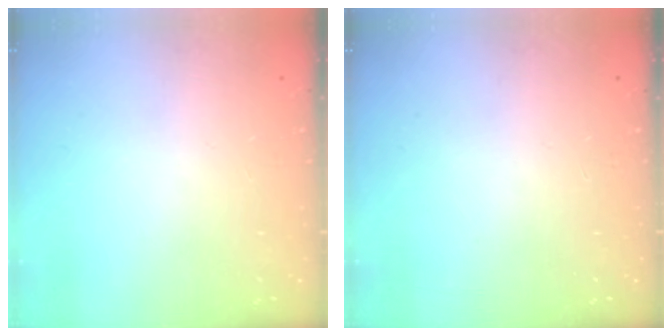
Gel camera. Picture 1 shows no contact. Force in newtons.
{"total": 0.0}